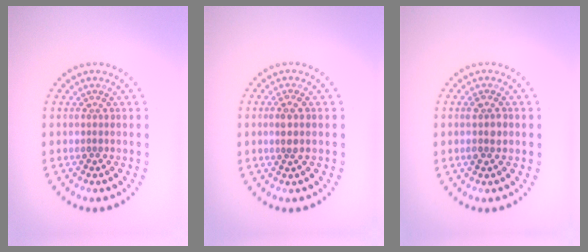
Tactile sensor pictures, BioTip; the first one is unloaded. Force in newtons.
{"total": 1.6, "press": 1.5, "slide": 0.6}
{"total": 1.5, "press": 1.5, "slide": 0.3}